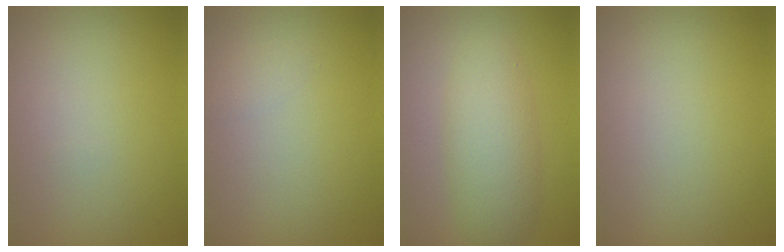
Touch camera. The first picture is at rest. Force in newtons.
{"total": 0.8, "press": 0.8, "slide": 0.0}
{"total": 4.2, "press": 4.2, "slide": 0.0}
{"total": 0.0}